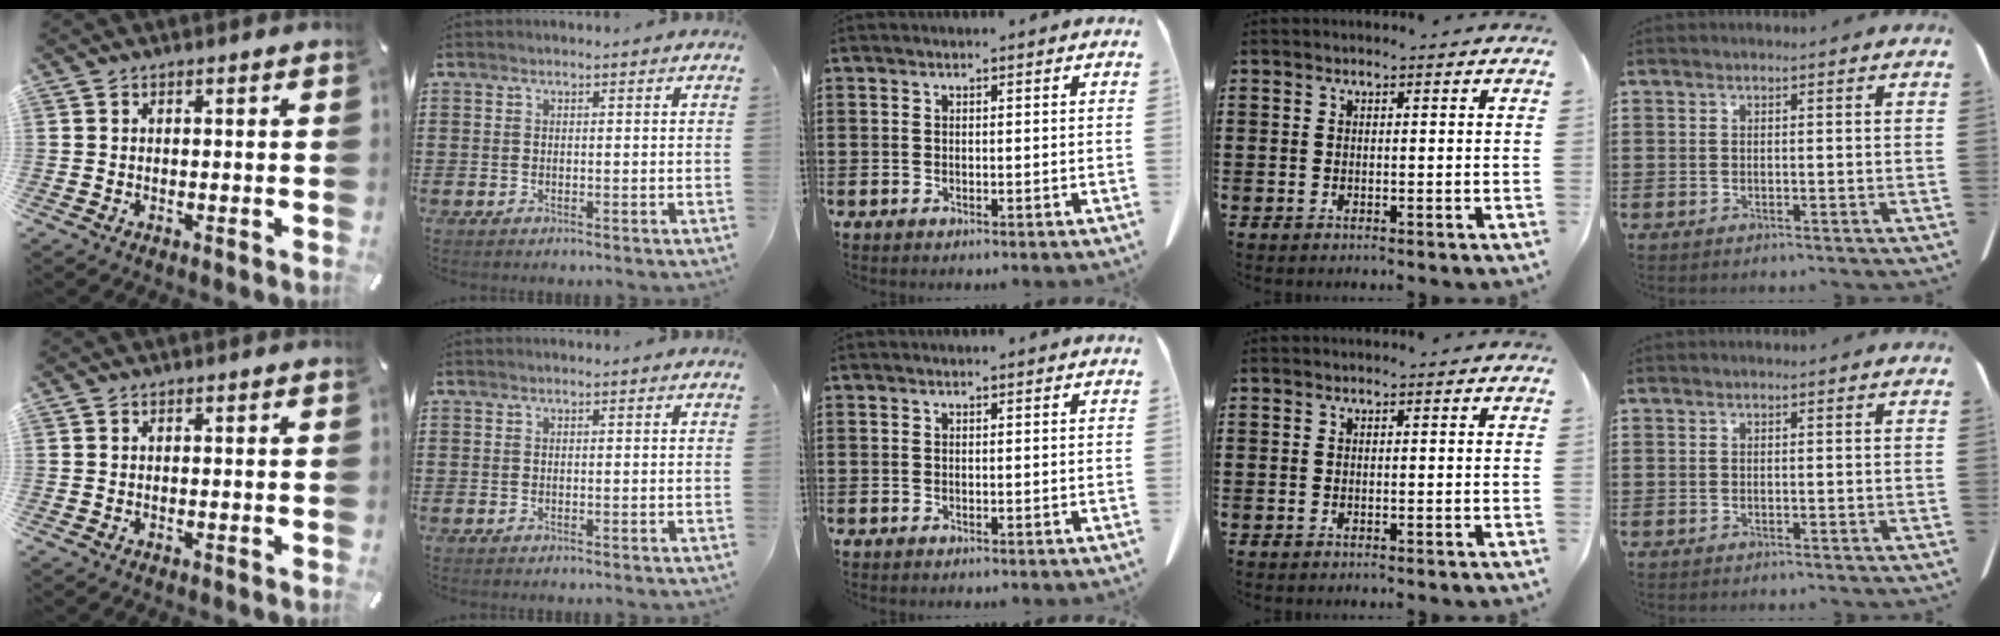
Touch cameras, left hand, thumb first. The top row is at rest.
{}